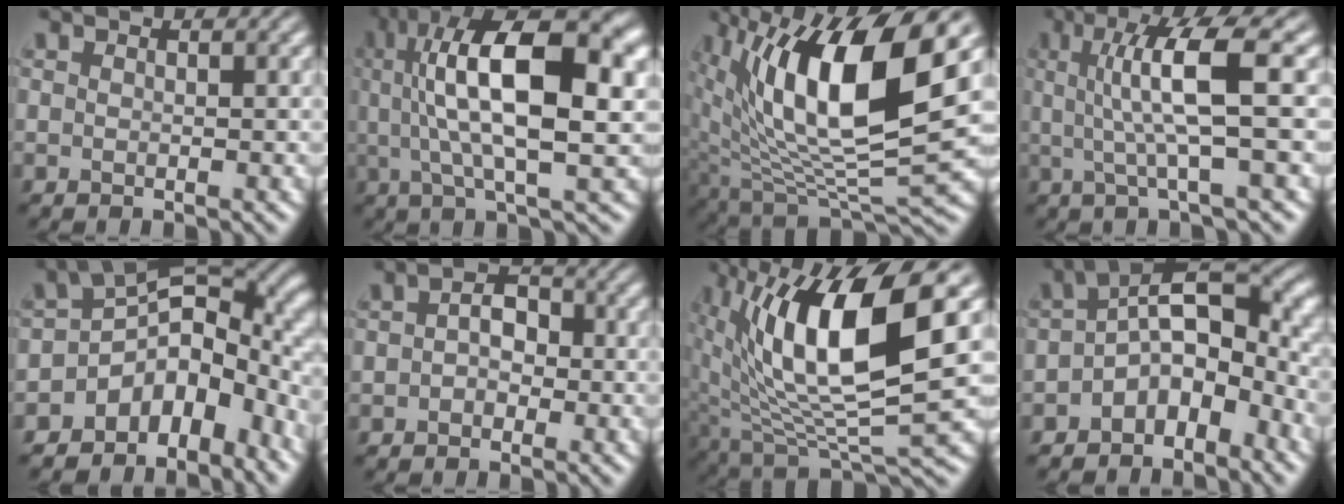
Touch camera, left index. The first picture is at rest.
{"total": 13.5, "force": [2.7, 4.6, 12.4], "torque": [-0.211, 0.017, 0.043]}
{"total": 14.9, "force": [5.1, 5.5, 12.9], "torque": [-0.233, -0.002, 0.091]}
{"total": 6.7, "force": [1.0, 1.1, 6.6], "torque": [-0.121, 0.008, 0.018]}
{"total": 10.1, "force": [-4.4, 6.8, 6.0], "torque": [-0.070, -0.004, -0.082]}
{"total": 2.7, "force": [-0.2, 2.0, 1.8], "torque": [-0.026, 0.006, -0.012]}
{"total": 14.1, "force": [3.8, 4.6, 12.7], "torque": [-0.226, 0.003, 0.071]}
{"total": 8.0, "force": [-2.5, 4.5, 6.2], "torque": [-0.080, 0.014, -0.052]}